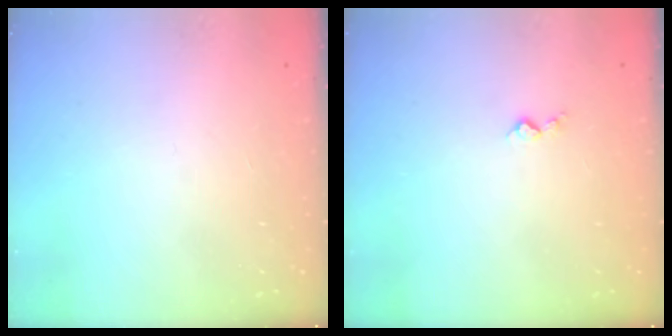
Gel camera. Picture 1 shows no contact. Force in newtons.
{"total": 4.3, "press": 4.2, "slide": 0.7}